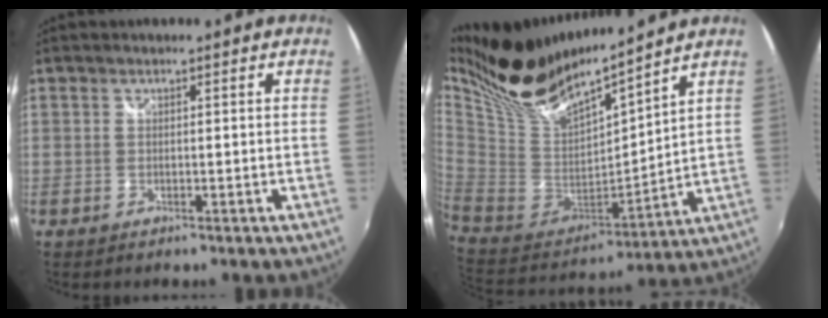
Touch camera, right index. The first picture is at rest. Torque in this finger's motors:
{"motor_torque": [-0.43, 1.33, 0.11, 0.06]}